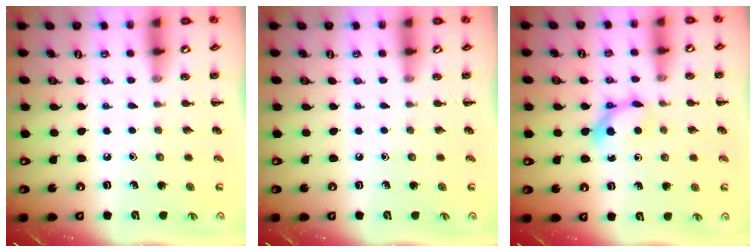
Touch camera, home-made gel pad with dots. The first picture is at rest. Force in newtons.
{"total": 0.0}
{"total": 5.8, "press": 5.6, "slide": 1.6}